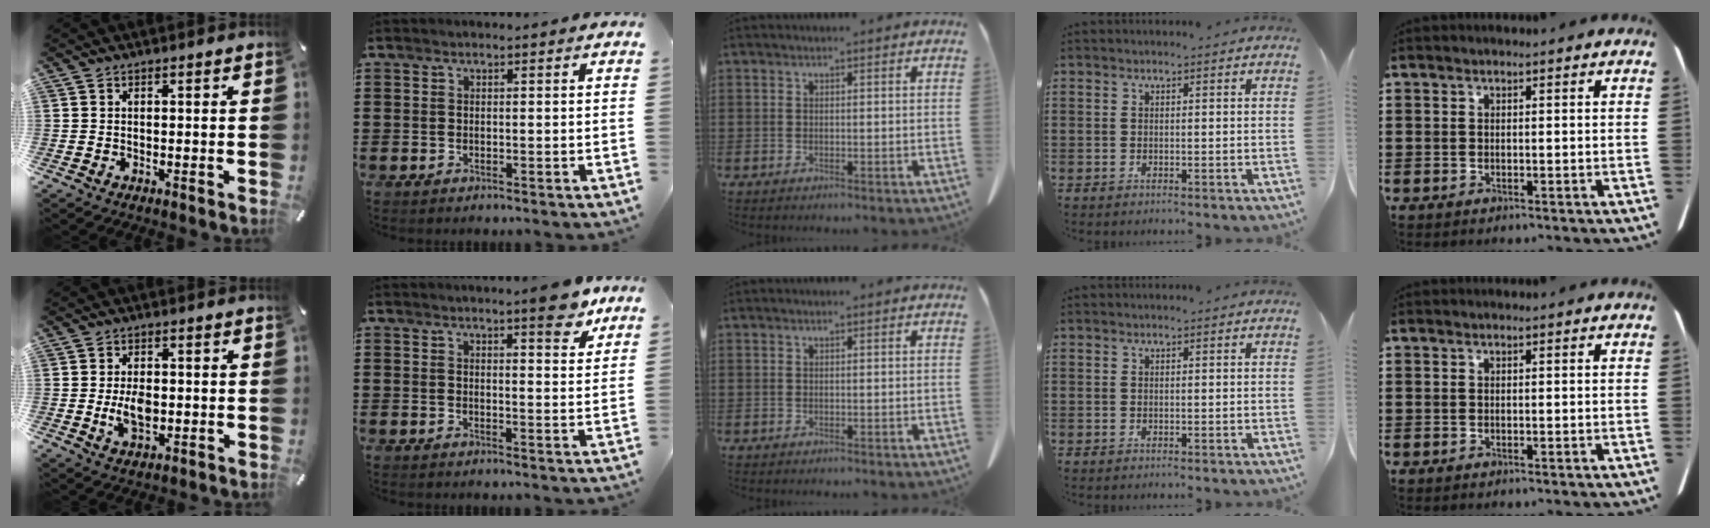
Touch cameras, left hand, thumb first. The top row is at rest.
{"thumb": {"total": 6.6, "force": [-0.8, 4.0, 5.1], "torque": [-0.107, -0.006, -0.018]}, "index": {"total": 6.0, "force": [4.8, 0.9, 3.5], "torque": [-0.049, -0.020, 0.078]}}